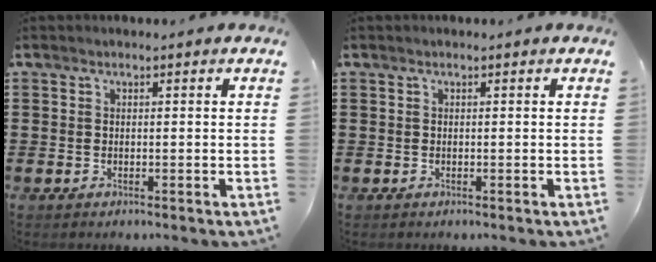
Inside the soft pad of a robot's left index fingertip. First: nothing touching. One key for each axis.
{"total": 0.0}